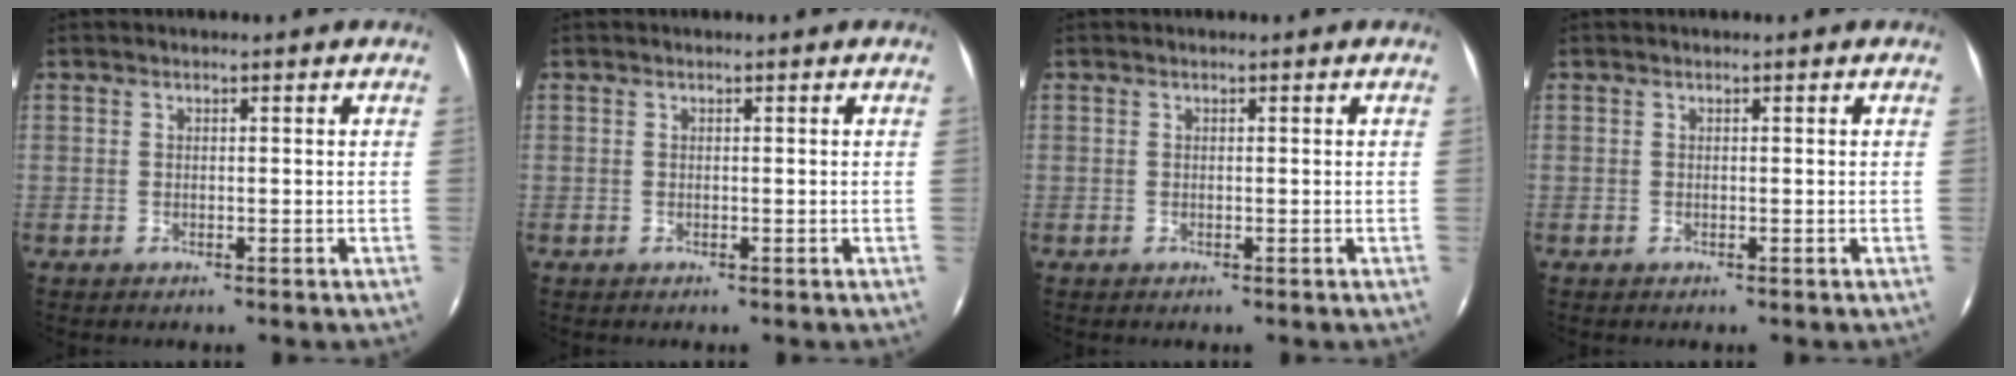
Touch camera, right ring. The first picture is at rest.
{"total": 0.0}
{"total": 0.0}
{"total": 0.0}